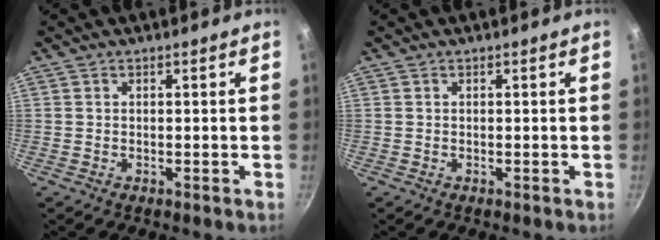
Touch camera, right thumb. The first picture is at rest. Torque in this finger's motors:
{"motor_torque": [0.00, 0.00, 0.13, 0.13, 0.00]}